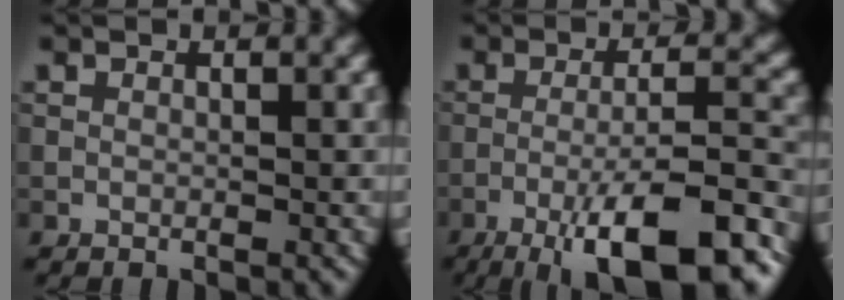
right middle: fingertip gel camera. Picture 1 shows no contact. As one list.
[{"total": 11.7, "force": [-6.6, 2.4, 9.3], "torque": [-0.144, 0.003, -0.105]}]